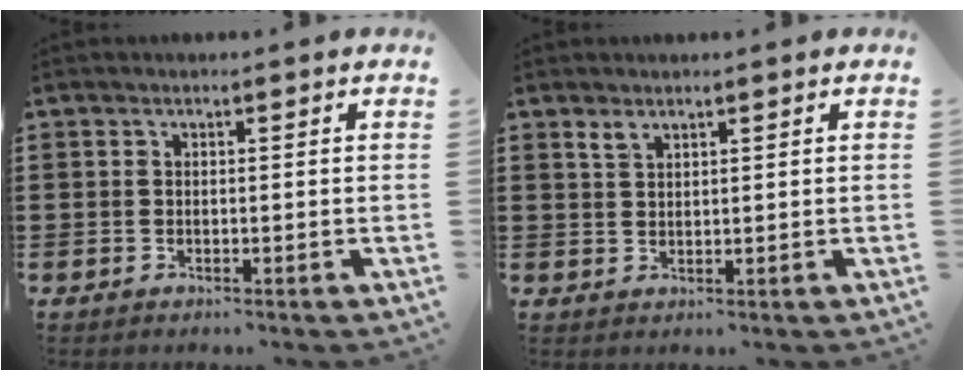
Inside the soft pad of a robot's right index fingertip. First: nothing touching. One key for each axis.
{"total": 1.6, "fx": 1.3, "fy": 0.6, "fz": 0.6, "tx": -0.016, "ty": -0.001, "tz": 0.026}